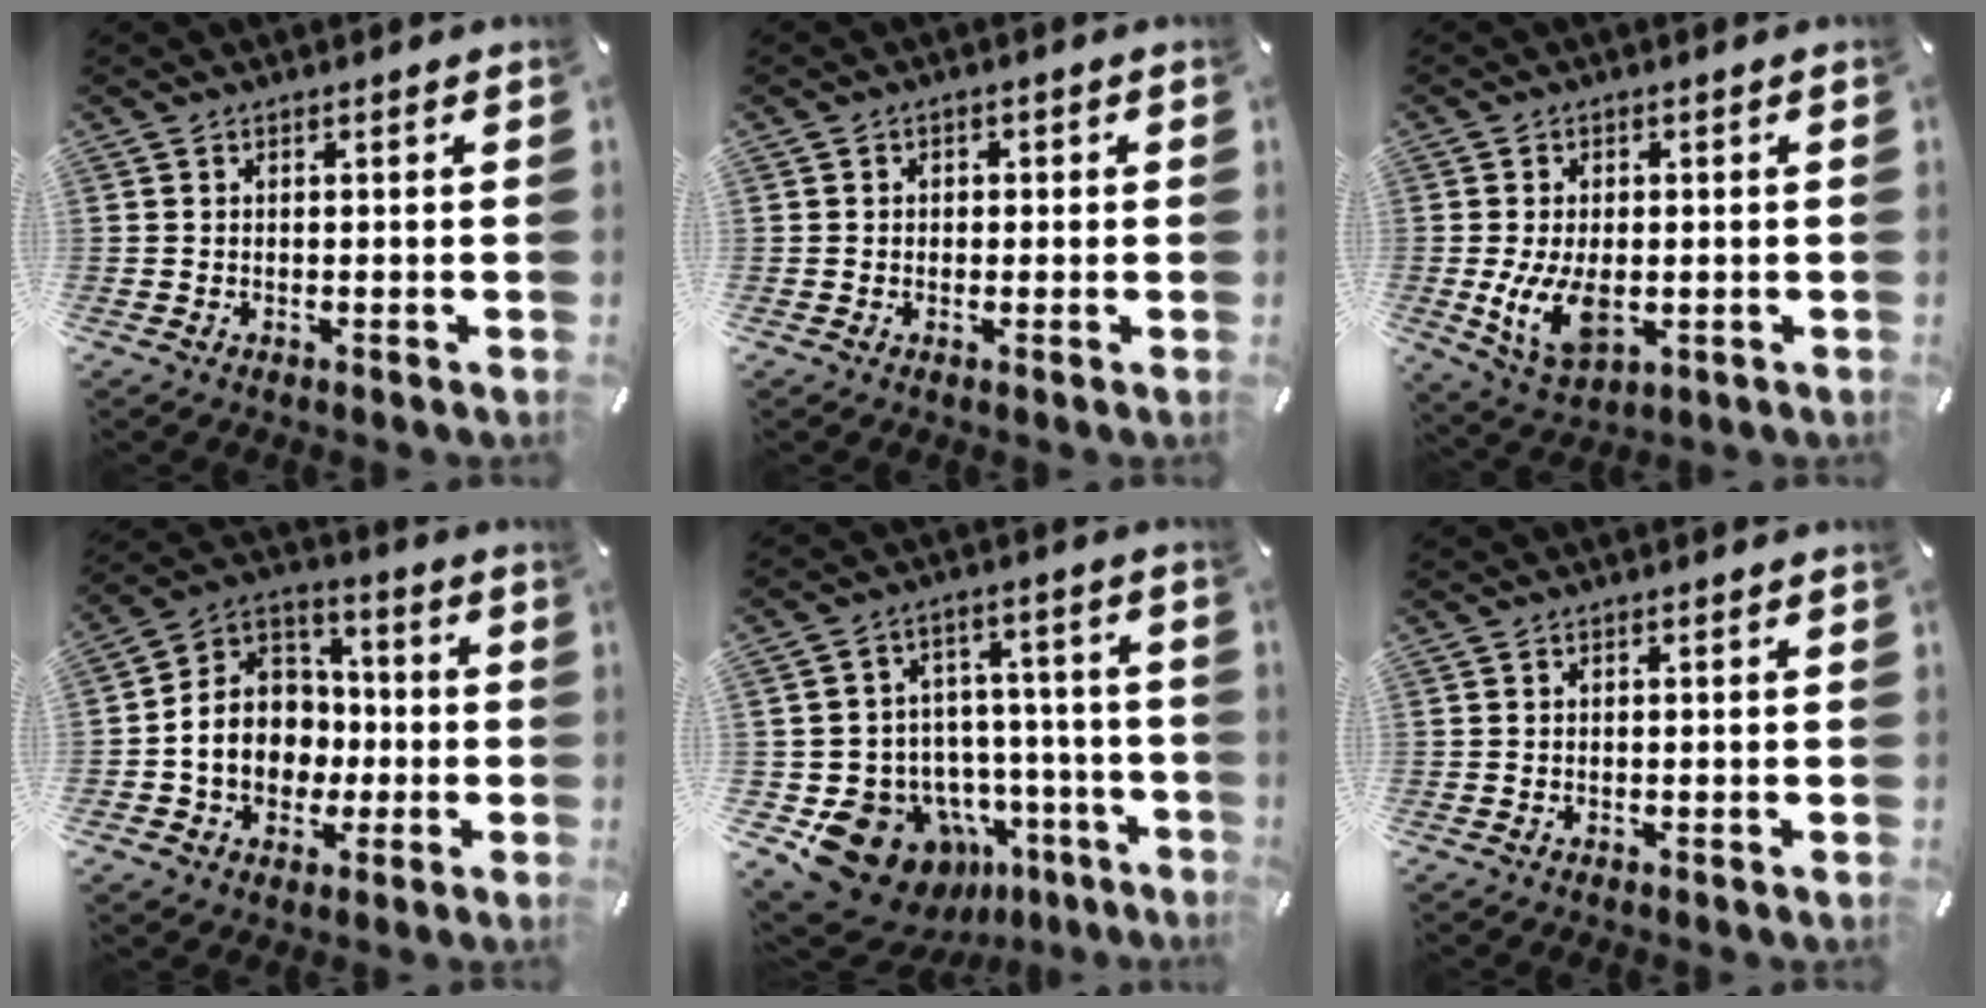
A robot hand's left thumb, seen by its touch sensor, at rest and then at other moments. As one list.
[{"total": 1.7, "force": [-0.5, 1.6, 0.3], "torque": [0.002, 0.003, -0.015]}, {"total": 9.7, "force": [-1.3, 6.1, 7.5], "torque": [-0.160, -0.006, -0.019]}, {"total": 12.4, "force": [-2.8, 11.0, 5.1], "torque": [-0.117, 0.015, -0.045]}, {"total": 16.4, "force": [-8.5, 12.5, 6.4], "torque": [-0.094, 0.040, -0.118]}, {"total": 0.0}]